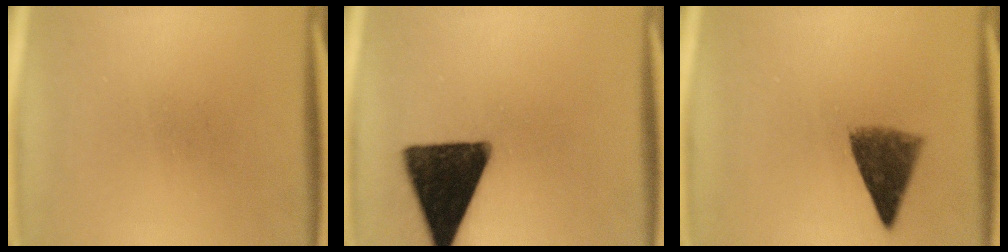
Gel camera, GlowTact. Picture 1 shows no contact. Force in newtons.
{"total": 16.8}
{"total": 7.1}